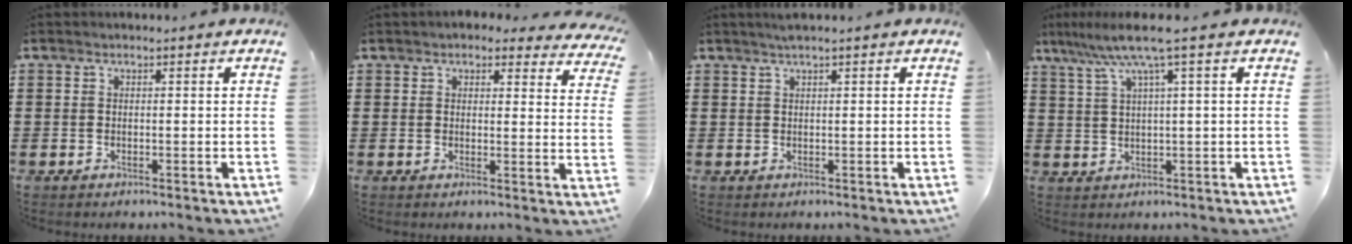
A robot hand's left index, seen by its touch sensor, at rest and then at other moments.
{"total": 3.3, "force": [3.0, 0.8, 1.0], "torque": [-0.013, -0.013, 0.051]}
{"total": 1.1, "force": [0.8, -0.1, 0.7], "torque": [-0.014, 0.000, 0.015]}
{"total": 6.7, "force": [3.1, -0.1, 5.9], "torque": [-0.129, -0.008, 0.048]}